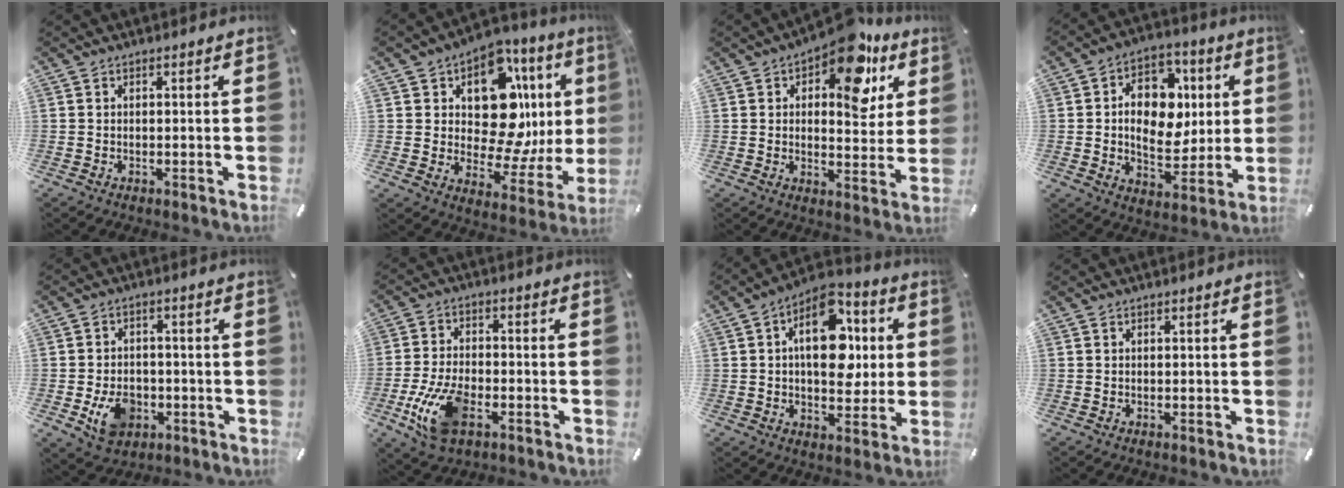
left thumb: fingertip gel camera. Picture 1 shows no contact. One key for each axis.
{"total": 17.6, "fx": 5.9, "fy": 10.9, "fz": 12.6, "tx": -0.170, "ty": -0.053, "tz": 0.100}
{"total": 15.8, "fx": 8.9, "fy": 7.9, "fz": 10.4, "tx": -0.135, "ty": -0.052, "tz": 0.148}
{"total": 14.3, "fx": 2.0, "fy": 10.8, "fz": 9.1, "tx": -0.137, "ty": -0.004, "tz": 0.039}
{"total": 8.5, "fx": -2.6, "fy": 6.4, "fz": 5.0, "tx": -0.089, "ty": 0.009, "tz": -0.045}
{"total": 12.2, "fx": -4.5, "fy": 6.7, "fz": 9.1, "tx": -0.201, "ty": 0.004, "tz": -0.082}
{"total": 16.4, "fx": 3.2, "fy": 10.4, "fz": 12.3, "tx": -0.176, "ty": -0.009, "tz": 0.056}
{"total": 0.0}